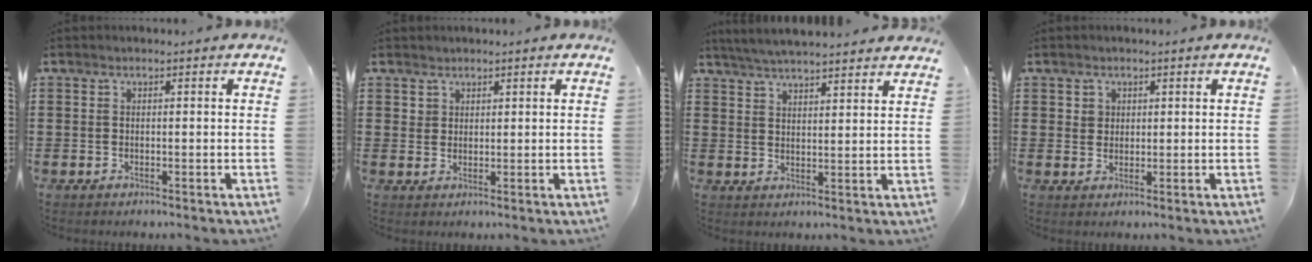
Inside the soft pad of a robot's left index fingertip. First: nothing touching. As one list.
[{"total": 2.0, "force": [1.5, 1.2, -0.1], "torque": [-0.004, 0.003, 0.031]}, {"total": 4.5, "force": [4.4, -0.3, 1.0], "torque": [-0.032, -0.015, 0.078]}, {"total": 1.9, "force": [1.1, 1.6, 0.2], "torque": [-0.001, 0.002, 0.019]}]